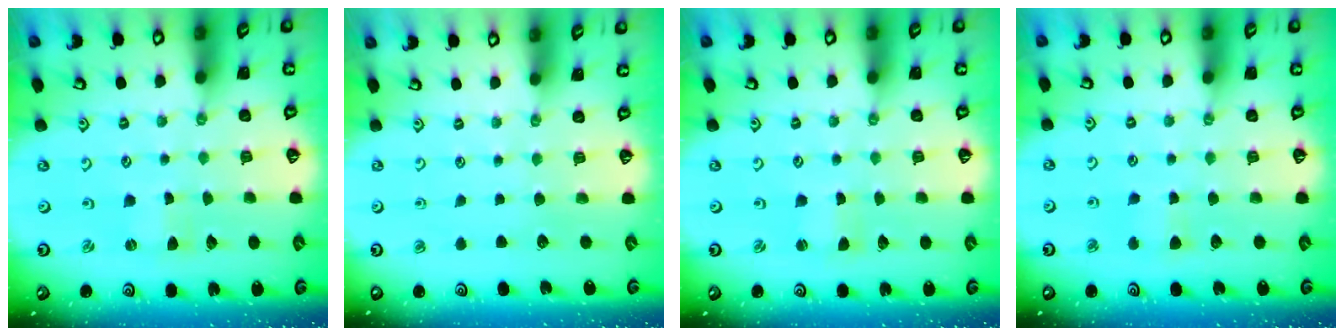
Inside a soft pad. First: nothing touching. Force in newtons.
{"total": 0.0}
{"total": 0.8, "press": 0.8, "slide": 0.3}
{"total": 2.9, "press": 2.9, "slide": 0.4}